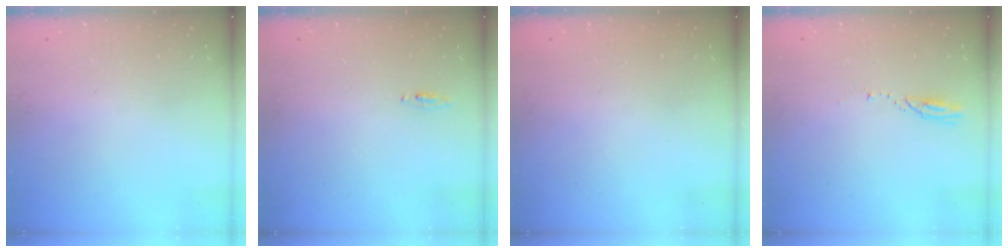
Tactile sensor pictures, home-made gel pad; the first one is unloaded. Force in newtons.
{"total": 3.8, "press": 2.8, "slide": 2.6}
{"total": 0.0}
{"total": 3.3, "press": 3.3, "slide": 0.3}